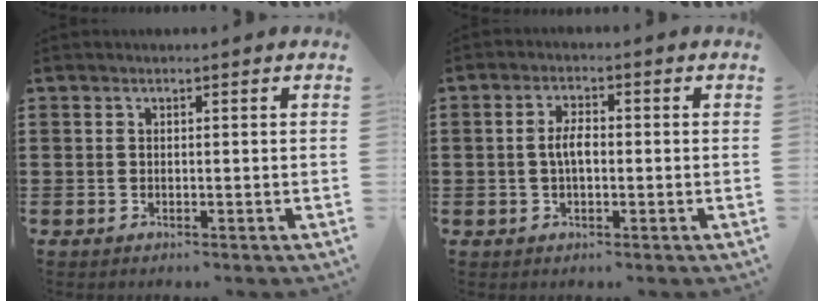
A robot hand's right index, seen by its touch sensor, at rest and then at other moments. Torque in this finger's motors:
{"motor_torque": [1.06, 0.24, 0.46, 0.12]}